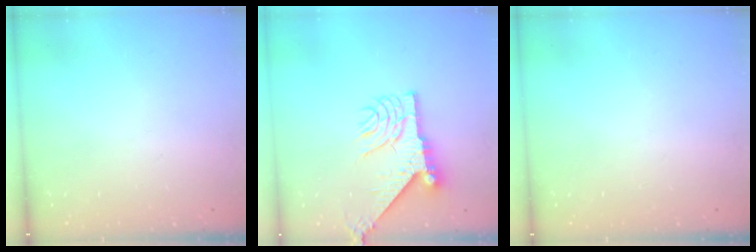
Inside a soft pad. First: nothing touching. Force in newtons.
{"total": 12.1, "press": 12.0, "slide": 1.6}
{"total": 0.0}